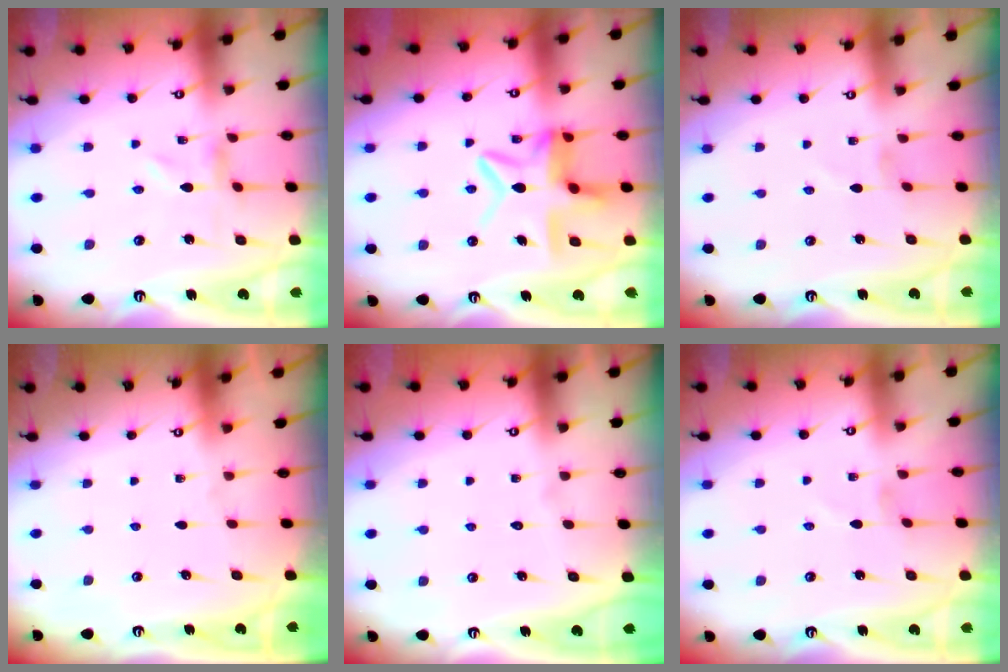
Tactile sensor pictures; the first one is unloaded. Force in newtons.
{"total": 12.4, "press": 12.4, "slide": 1.1}
{"total": 0.8, "press": 0.8, "slide": 0.1}
{"total": 0.0}
{"total": 1.6, "press": 1.6, "slide": 0.1}
{"total": 0.8, "press": 0.8, "slide": 0.1}